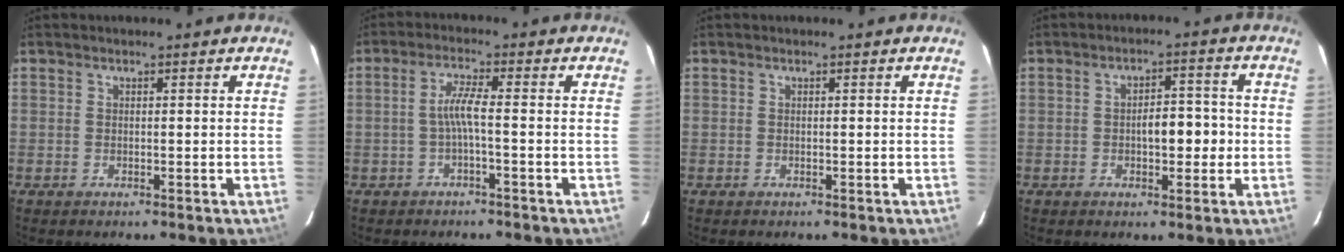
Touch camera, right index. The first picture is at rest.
{"total": 3.4, "force": [-1.0, -0.2, 3.3], "torque": [-0.069, 0.004, -0.018]}
{"total": 0.0}
{"total": 5.3, "force": [-0.9, 2.5, 4.6], "torque": [-0.074, 0.010, -0.009]}